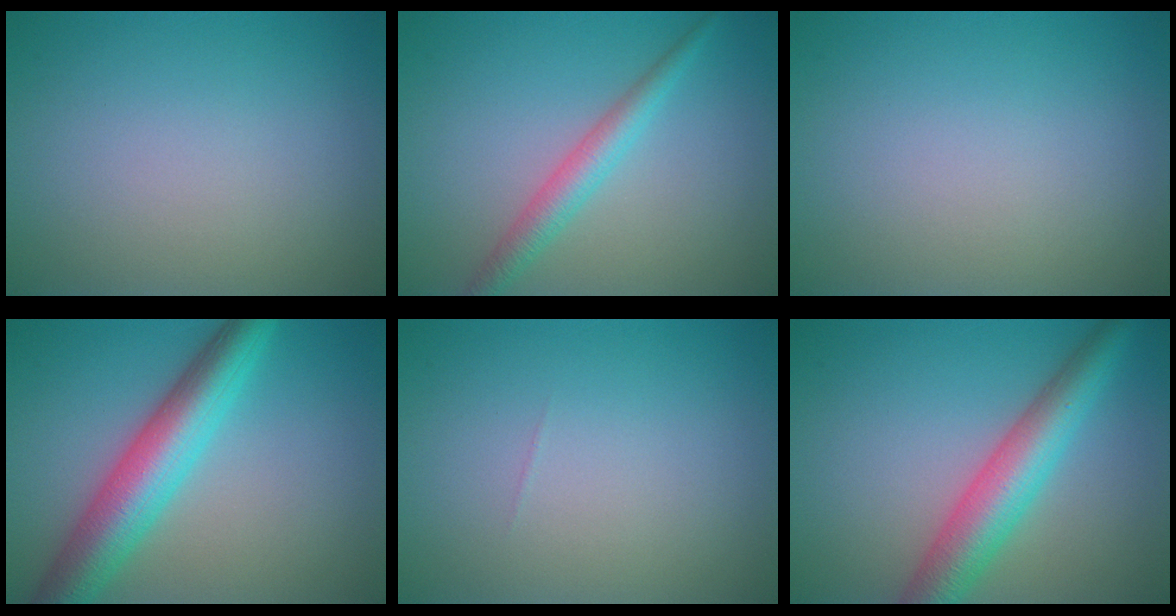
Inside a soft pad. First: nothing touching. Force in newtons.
{"total": 2.8, "press": 2.8, "slide": 0.1}
{"total": 0.0}
{"total": 7.2, "press": 7.2, "slide": 0.2}
{"total": 0.0}
{"total": 6.2, "press": 6.2, "slide": 0.1}